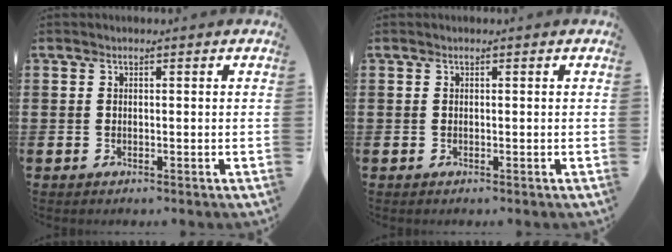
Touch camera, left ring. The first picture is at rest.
{"total": 0.0}